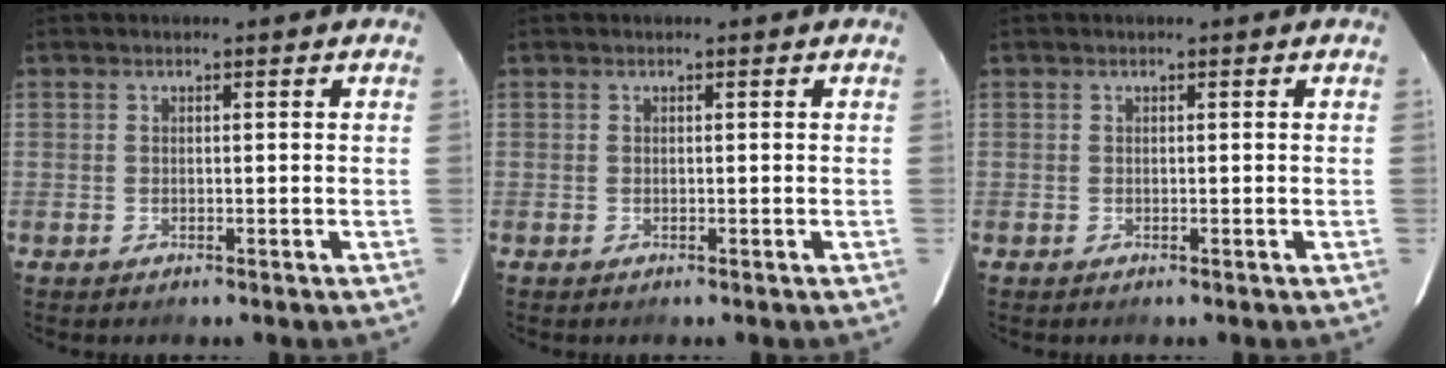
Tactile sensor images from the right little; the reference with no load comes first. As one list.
[{"total": 0.0}, {"total": 0.0}]